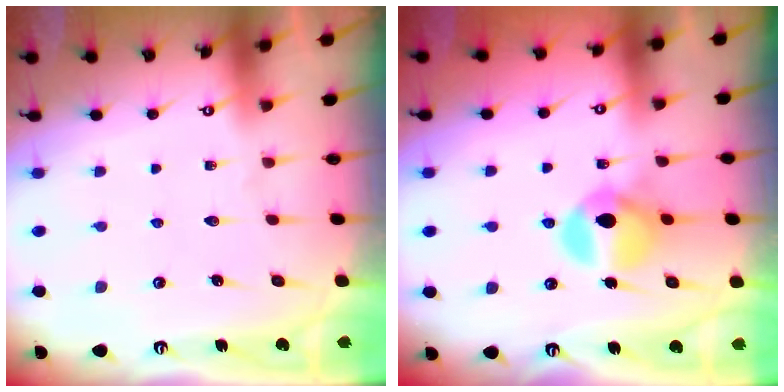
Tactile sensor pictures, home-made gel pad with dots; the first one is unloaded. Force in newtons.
{"total": 11.7, "press": 11.6, "slide": 0.8}